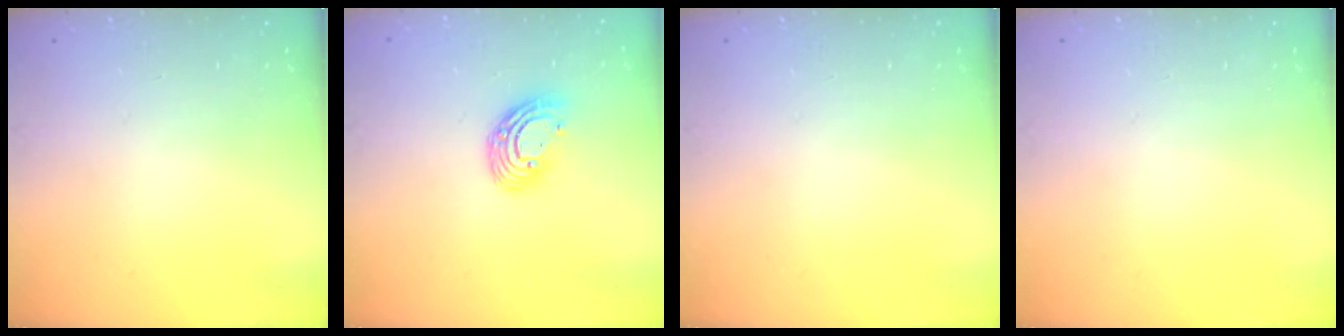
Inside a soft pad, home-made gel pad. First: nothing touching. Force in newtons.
{"total": 10.5, "press": 10.4, "slide": 1.1}
{"total": 0.0}
{"total": 0.0}